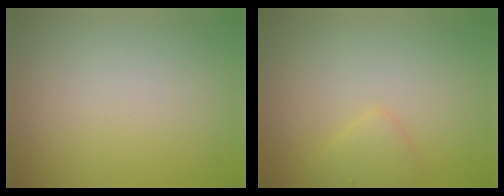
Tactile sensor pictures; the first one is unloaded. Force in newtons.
{"total": 1.5, "press": 1.5, "slide": 0.1}